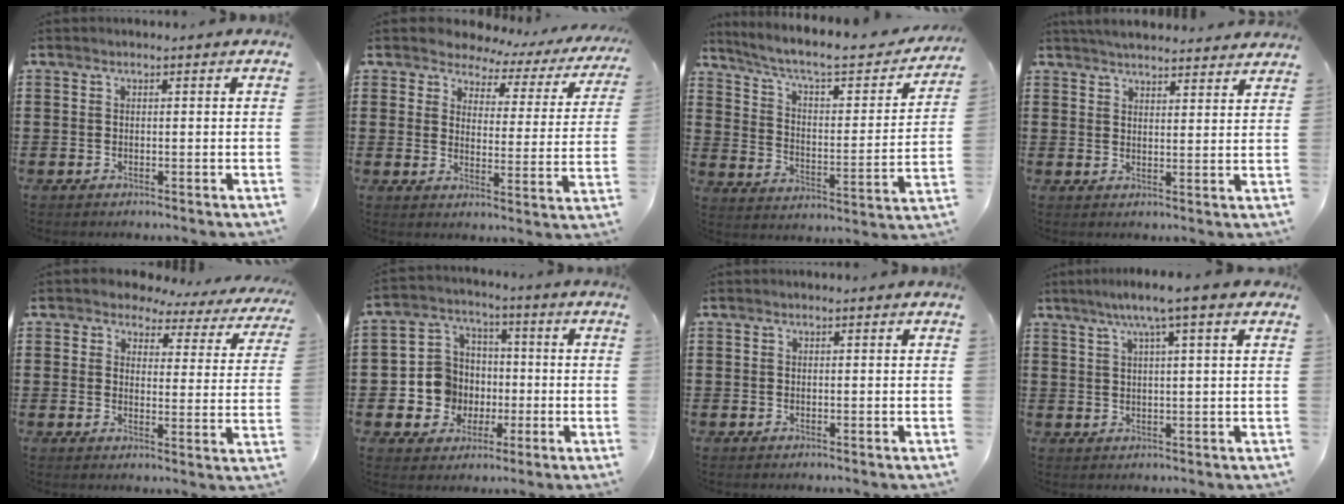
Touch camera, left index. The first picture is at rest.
{"total": 3.6, "force": [3.1, 1.7, 0.7], "torque": [-0.037, -0.019, 0.048]}
{"total": 7.1, "force": [5.7, 1.2, 4.1], "torque": [-0.095, -0.043, 0.090]}
{"total": 4.0, "force": [4.0, 0.0, 0.6], "torque": [-0.023, -0.013, 0.074]}
{"total": 3.6, "force": [3.1, 1.5, 1.0], "torque": [-0.031, -0.021, 0.049]}
{"total": 8.1, "force": [-0.7, 7.9, 1.6], "torque": [-0.076, 0.009, -0.005]}
{"total": 0.0}
{"total": 5.4, "force": [3.2, -0.4, 4.4], "torque": [-0.091, 0.003, 0.051]}